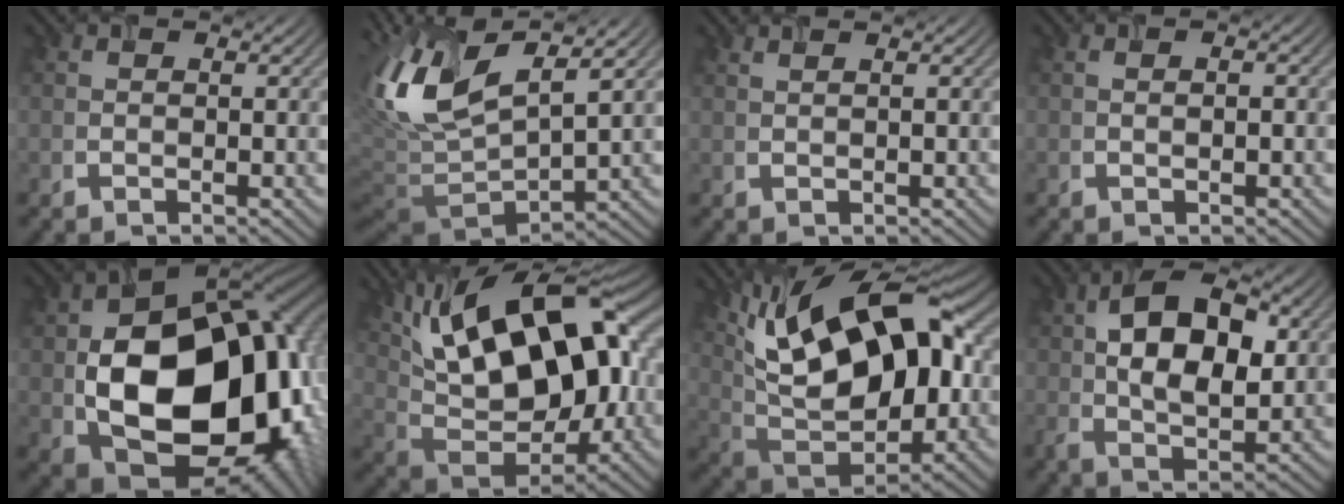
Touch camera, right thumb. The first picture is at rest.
{"total": 12.9, "force": [3.4, 5.3, 11.3], "torque": [-0.249, 0.014, 0.060]}
{"total": 1.1, "force": [0.9, 0.2, 0.7], "torque": [-0.015, 0.001, 0.014]}
{"total": 1.3, "force": [0.1, 0.5, 1.1], "torque": [-0.009, -0.007, 0.006]}
{"total": 21.4, "force": [-1.3, 15.2, 15.0], "torque": [-0.282, -0.069, 0.026]}
{"total": 18.6, "force": [6.2, 9.1, 14.9], "torque": [-0.253, 0.025, 0.099]}
{"total": 18.0, "force": [5.8, 8.9, 14.5], "torque": [-0.255, 0.024, 0.090]}
{"total": 11.7, "force": [2.3, 6.5, 9.4], "torque": [-0.161, 0.006, 0.030]}